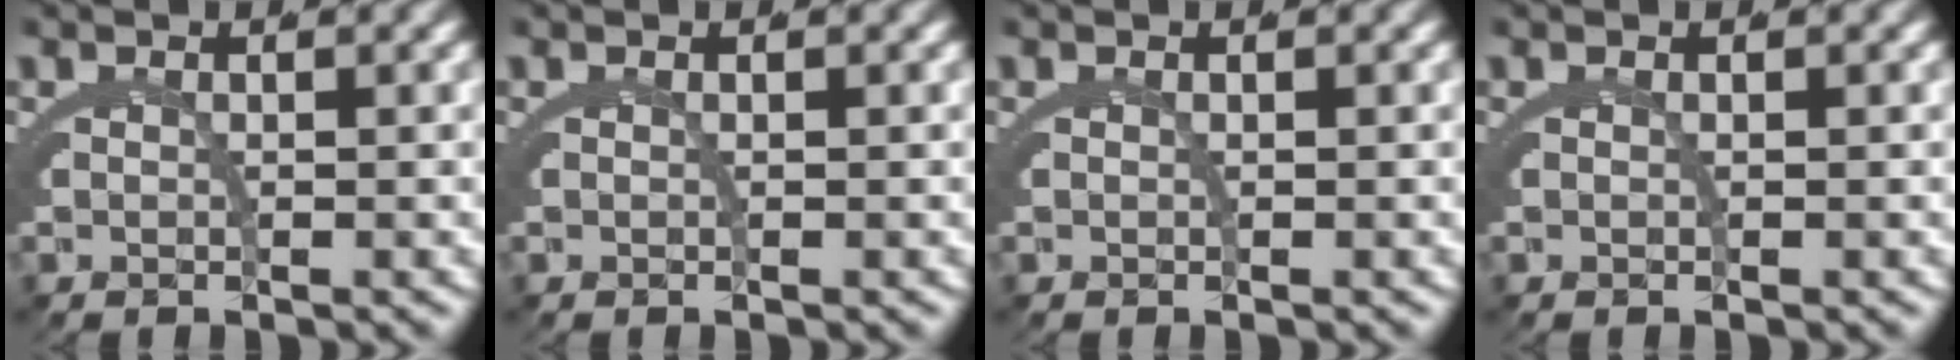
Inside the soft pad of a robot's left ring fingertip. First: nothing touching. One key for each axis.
{"total": 0.0}
{"total": 0.0}
{"total": 0.0}